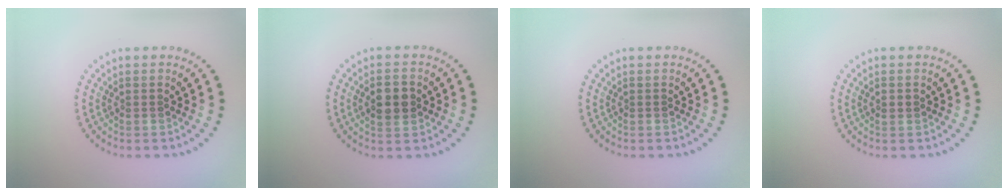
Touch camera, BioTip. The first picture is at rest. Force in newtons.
{"total": 3.0, "press": 3.0, "slide": 0.2}
{"total": 0.0}
{"total": 1.0, "press": 1.0, "slide": 0.1}